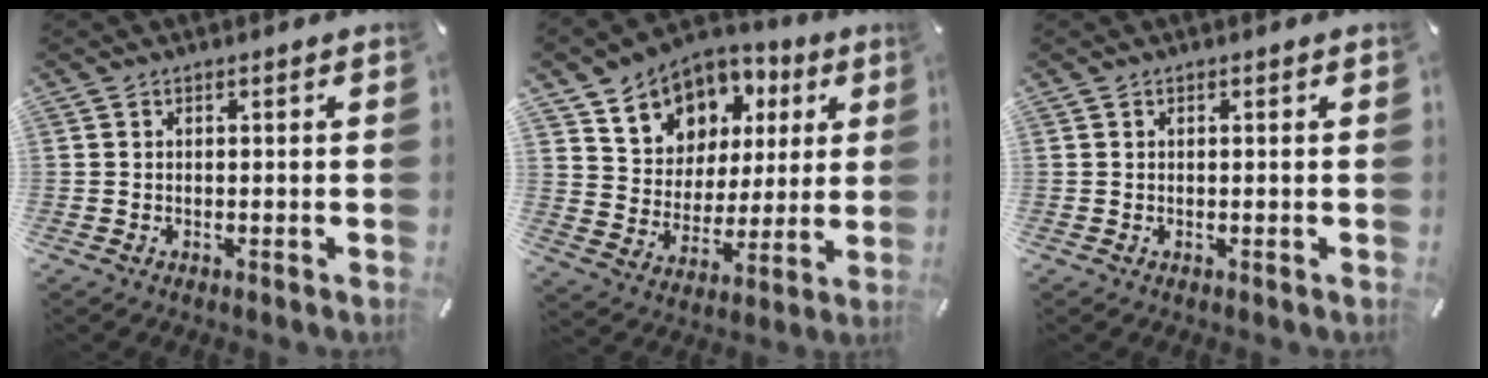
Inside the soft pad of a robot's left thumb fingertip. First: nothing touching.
{"total": 10.9, "force": [5.8, 9.2, 1.1], "torque": [-0.034, -0.049, 0.113]}
{"total": 0.0}